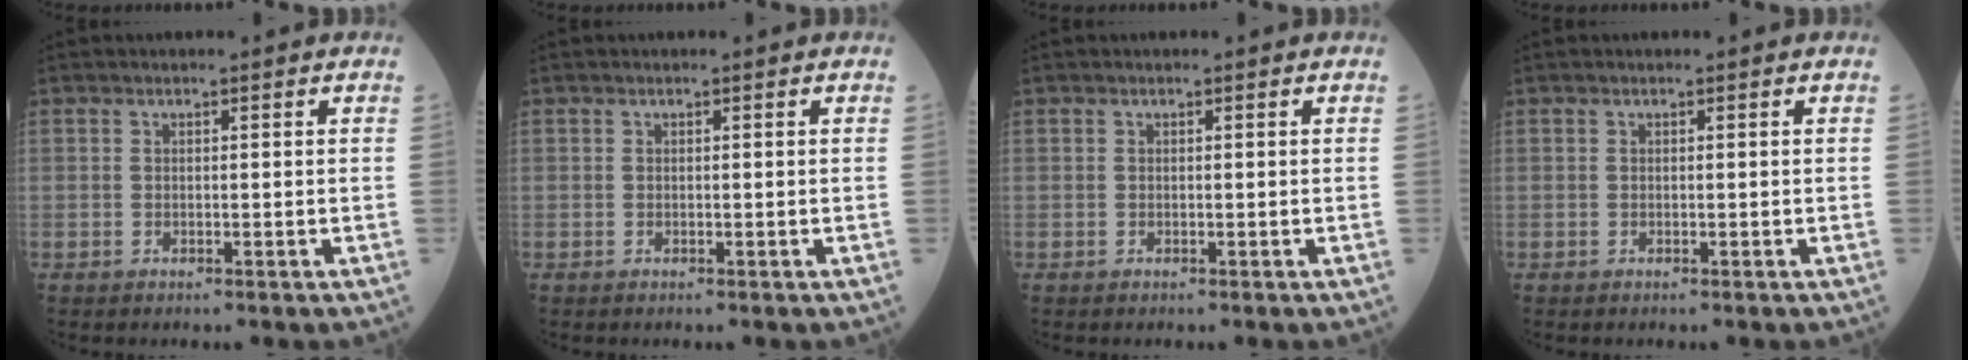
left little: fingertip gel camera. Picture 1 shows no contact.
{"total": 0.0}
{"total": 0.0}
{"total": 0.0}